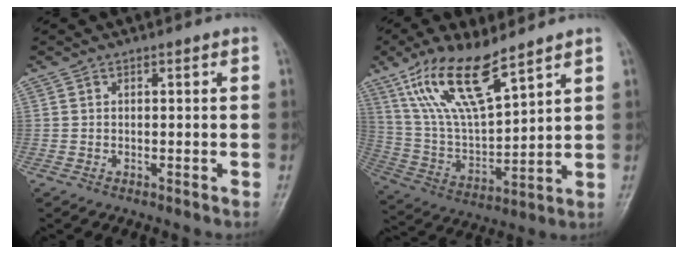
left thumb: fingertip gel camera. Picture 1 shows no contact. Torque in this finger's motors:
{"motor_torque": [0.55, 0.58, 1.46, -1.31, 0.40]}